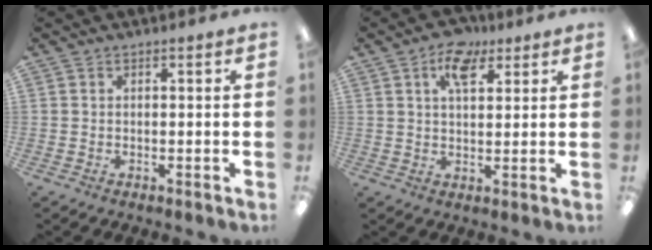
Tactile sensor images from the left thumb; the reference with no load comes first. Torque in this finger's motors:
{"motor_torque": [0.05, 0.05, -0.02, -0.19, 0.06]}